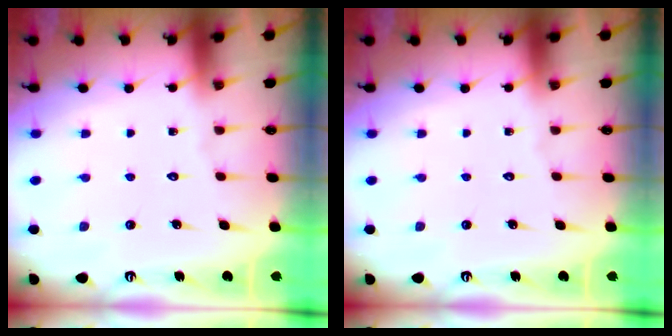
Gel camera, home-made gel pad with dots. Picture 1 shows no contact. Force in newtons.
{"total": 0.0}